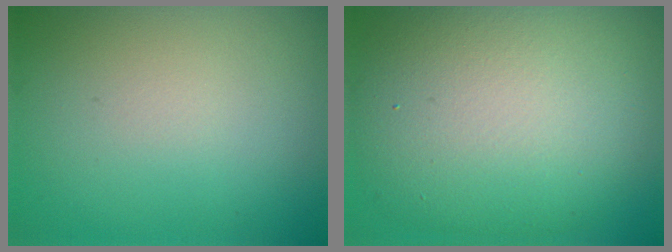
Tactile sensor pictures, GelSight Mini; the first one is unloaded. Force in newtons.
{"total": 12.0, "press": 12.0, "slide": 0.6}